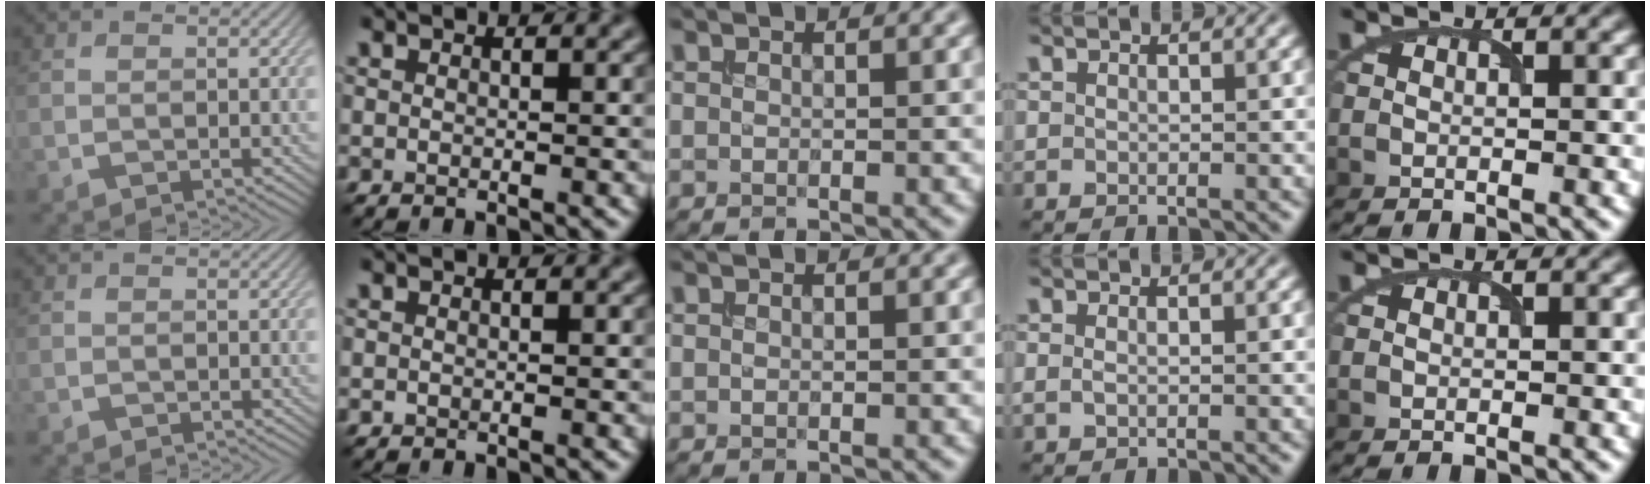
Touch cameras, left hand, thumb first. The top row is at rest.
{"ring": {"total": 0.7, "force": [0.1, 0.3, 0.6], "torque": [-0.015, -0.001, 0.001]}}